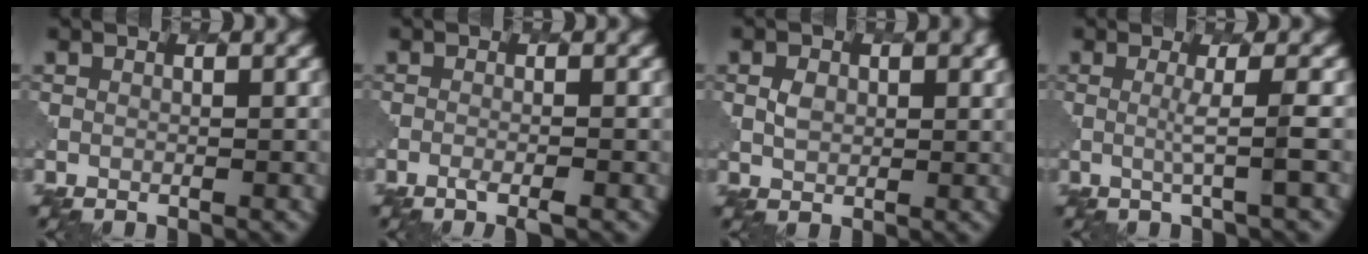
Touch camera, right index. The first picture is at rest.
{"total": 1.6, "force": [-0.9, 0.4, 1.3], "torque": [-0.020, 0.001, -0.021]}
{"total": 1.6, "force": [0.7, 1.3, 0.7], "torque": [-0.014, -0.001, 0.013]}
{"total": 1.9, "force": [0.1, 0.2, 1.8], "torque": [-0.030, -0.003, -0.005]}